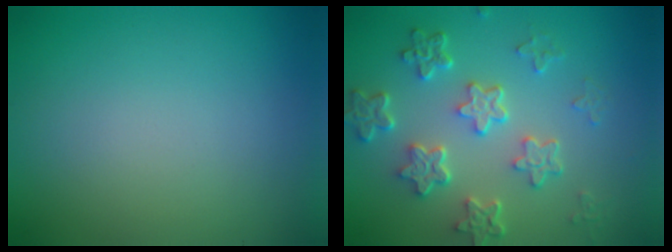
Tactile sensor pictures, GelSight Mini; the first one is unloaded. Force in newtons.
{"total": 5.4, "press": 4.0, "slide": 3.6}